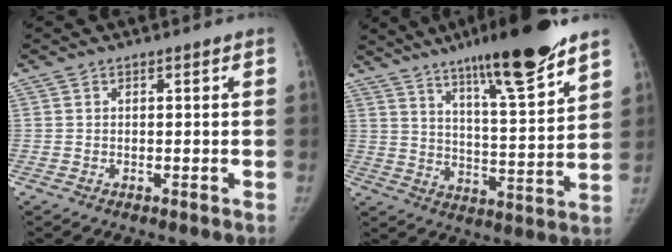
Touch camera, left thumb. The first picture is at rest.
{"total": 18.0, "force": [12.6, 2.0, 12.8], "torque": [-0.177, -0.071, 0.200]}